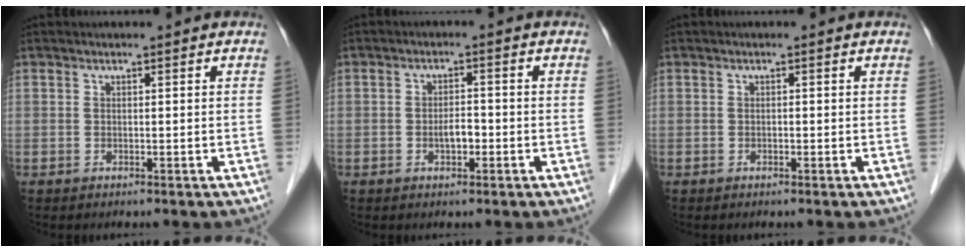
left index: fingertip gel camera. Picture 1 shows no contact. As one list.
[{"total": 2.6, "force": [-0.9, 1.1, 2.2], "torque": [-0.037, 0.004, -0.013]}, {"total": 0.0}]